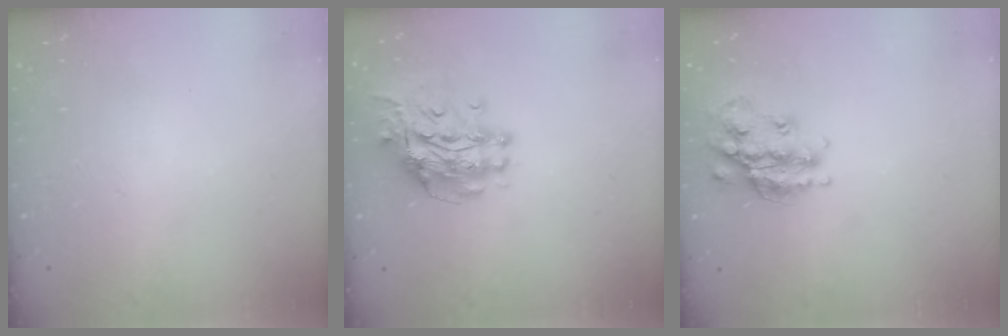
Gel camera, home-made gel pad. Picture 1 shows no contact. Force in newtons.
{"total": 11.7, "press": 11.6, "slide": 1.2}
{"total": 16.9, "press": 16.9, "slide": 1.2}